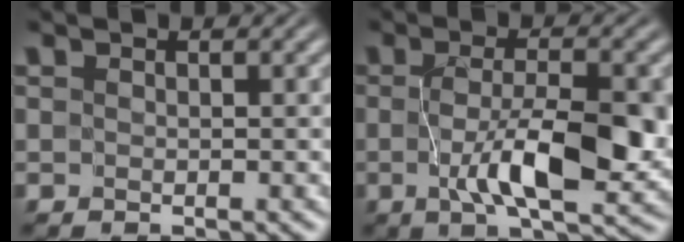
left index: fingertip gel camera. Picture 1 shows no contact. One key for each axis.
{"total": 7.4, "fx": -1.4, "fy": 2.2, "fz": 7.0, "tx": -0.122, "ty": -0.012, "tz": -0.017}